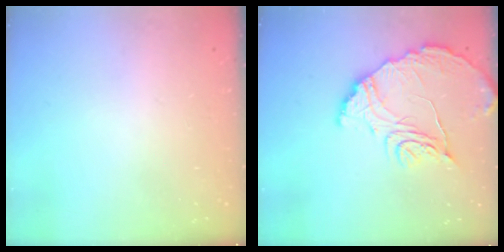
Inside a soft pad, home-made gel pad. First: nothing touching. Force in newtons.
{"total": 14.0, "press": 14.0, "slide": 0.5}